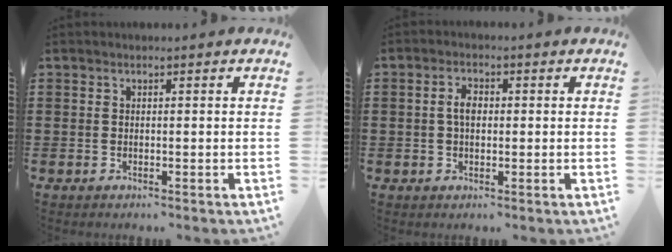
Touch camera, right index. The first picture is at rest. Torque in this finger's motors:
{"motor_torque": [0.54, -0.11, 0.33, 0.08]}